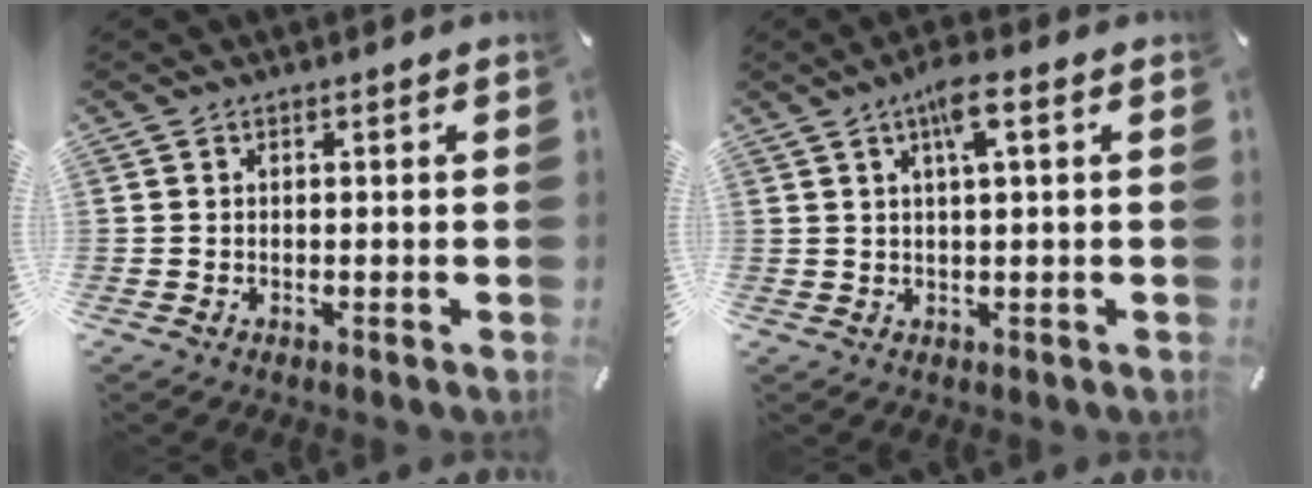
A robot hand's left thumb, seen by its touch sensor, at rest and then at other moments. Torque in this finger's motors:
{"motor_torque": [1.06, 1.03, 0.10, -0.06, 0.05]}